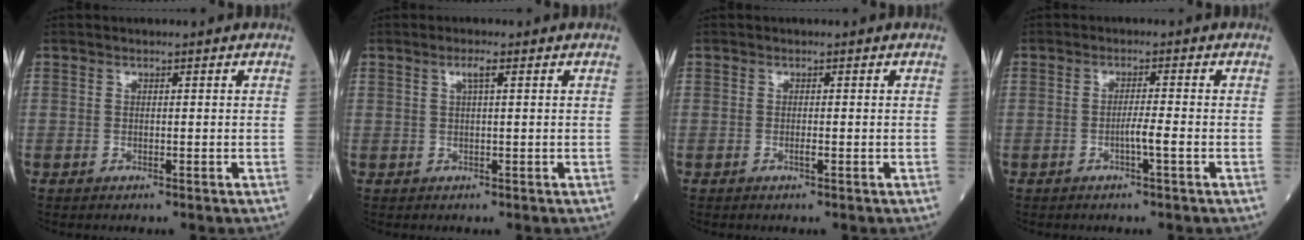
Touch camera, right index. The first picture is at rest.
{"total": 1.8, "force": [0.8, 0.0, 1.6], "torque": [-0.033, 0.003, 0.014]}
{"total": 0.5, "force": [-0.2, 0.0, 0.5], "torque": [-0.011, -0.001, -0.004]}
{"total": 2.3, "force": [-0.9, -0.4, 2.1], "torque": [-0.037, 0.000, -0.019]}